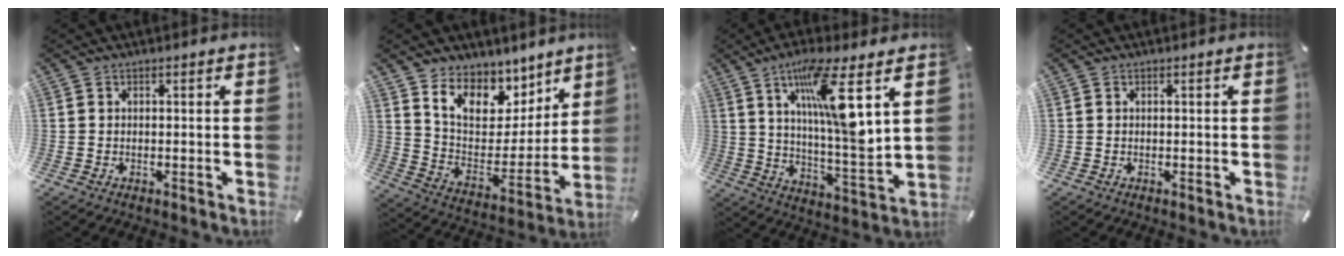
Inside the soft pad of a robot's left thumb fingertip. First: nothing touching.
{"total": 11.7, "force": [8.4, 7.7, 2.5], "torque": [-0.053, -0.082, 0.161]}
{"total": 17.0, "force": [8.1, 2.9, 14.7], "torque": [-0.268, -0.041, 0.117]}
{"total": 0.0}